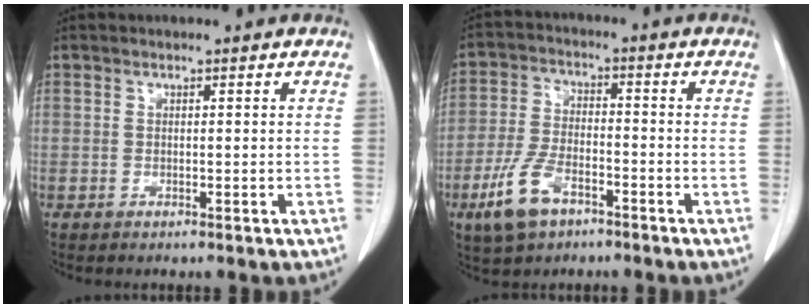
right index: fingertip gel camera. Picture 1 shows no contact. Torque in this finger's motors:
{"motor_torque": [-0.10, 0.04, -0.10, -0.09]}